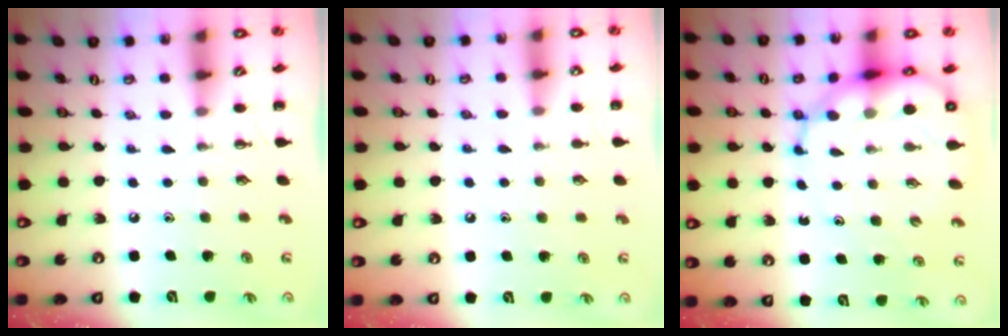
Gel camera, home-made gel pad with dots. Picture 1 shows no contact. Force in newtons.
{"total": 3.7, "press": 3.6, "slide": 1.0}
{"total": 13.5, "press": 12.9, "slide": 3.9}